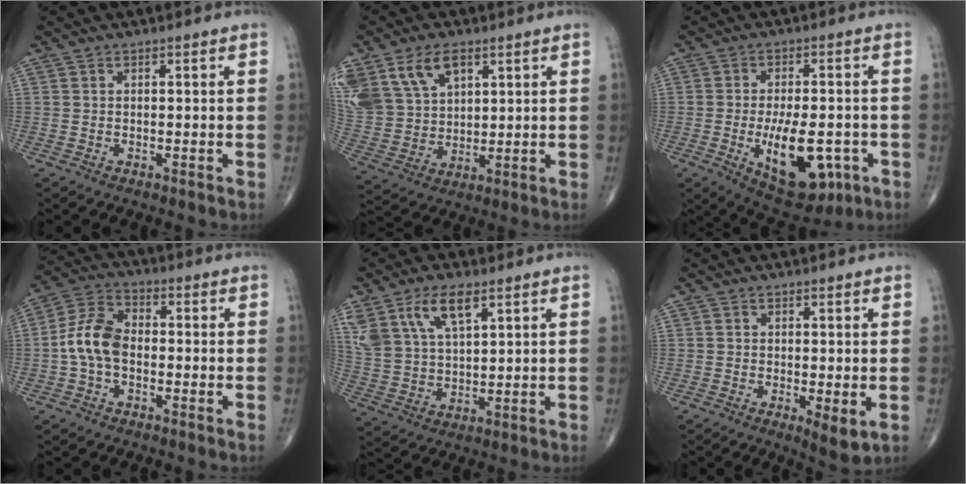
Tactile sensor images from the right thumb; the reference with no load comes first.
{"total": 16.1, "force": [8.0, 10.6, 9.2], "torque": [-0.190, -0.008, 0.163]}
{"total": 14.9, "force": [-4.5, 7.2, 12.2], "torque": [-0.169, 0.003, -0.051]}
{"total": 8.8, "force": [-1.2, 5.6, 6.7], "torque": [-0.130, 0.028, -0.035]}
{"total": 12.4, "force": [6.9, 5.8, 8.6], "torque": [-0.166, -0.015, 0.140]}
{"total": 4.2, "force": [-0.8, 1.3, 3.9], "torque": [-0.063, -0.016, -0.013]}